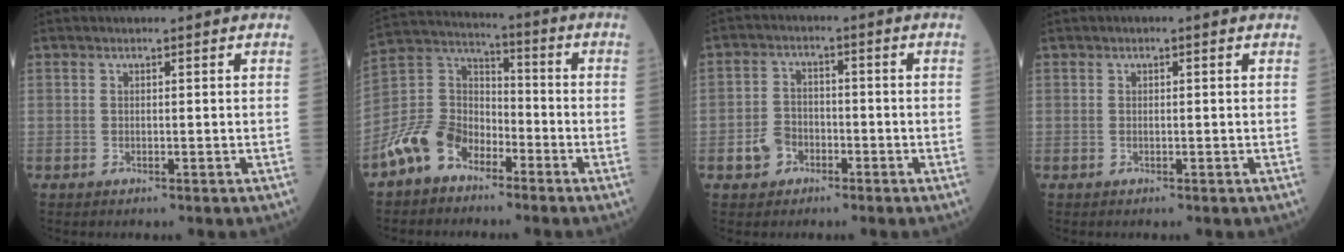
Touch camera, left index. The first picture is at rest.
{"total": 10.0, "force": [-6.4, 6.3, 4.4], "torque": [-0.116, 0.021, -0.132]}
{"total": 4.5, "force": [-2.2, 3.6, 1.7], "torque": [-0.039, 0.011, -0.038]}
{"total": 0.6, "force": [0.0, 0.1, 0.6], "torque": [-0.018, 0.007, 0.003]}